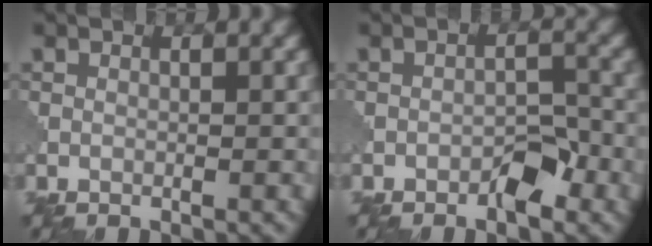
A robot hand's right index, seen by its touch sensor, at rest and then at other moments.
{"total": 2.7, "force": [-1.7, 1.0, 1.8], "torque": [-0.022, 0.009, -0.030]}